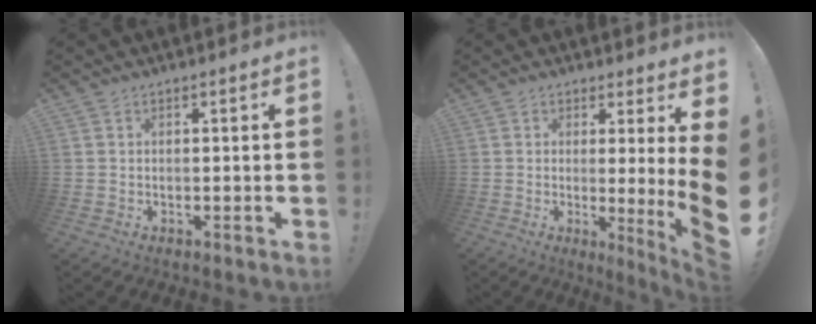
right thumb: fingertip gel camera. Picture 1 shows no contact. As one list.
[{"total": 7.0, "force": [1.3, -1.0, 6.8], "torque": [-0.084, -0.053, 0.017]}]